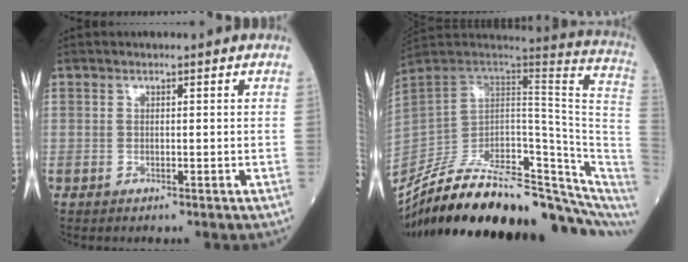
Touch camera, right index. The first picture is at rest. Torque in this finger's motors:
{"motor_torque": [0.54, -1.48, 0.48, 0.11]}